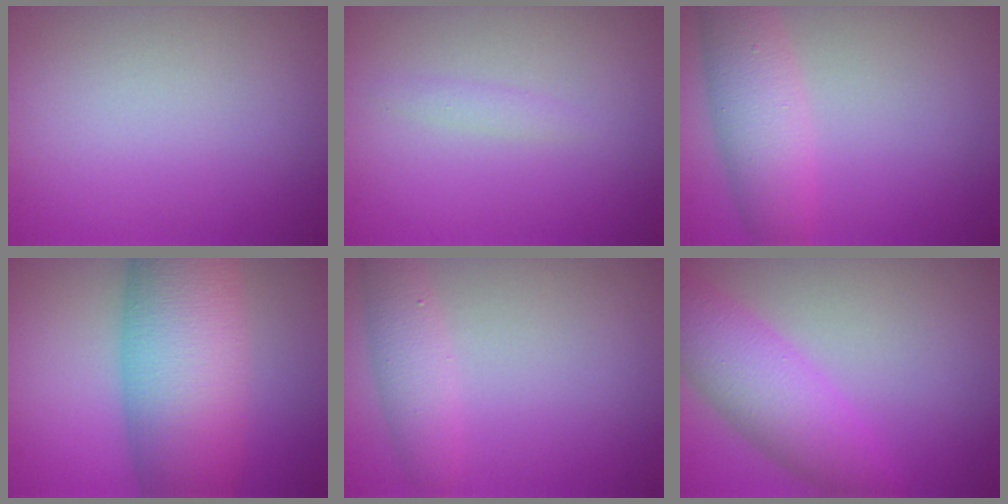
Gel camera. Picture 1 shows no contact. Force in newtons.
{"total": 0.9, "press": 0.9, "slide": 0.0}
{"total": 4.6, "press": 4.6, "slide": 0.1}
{"total": 12.2, "press": 12.2, "slide": 0.4}
{"total": 2.7, "press": 2.7, "slide": 0.1}
{"total": 5.8, "press": 5.8, "slide": 0.1}